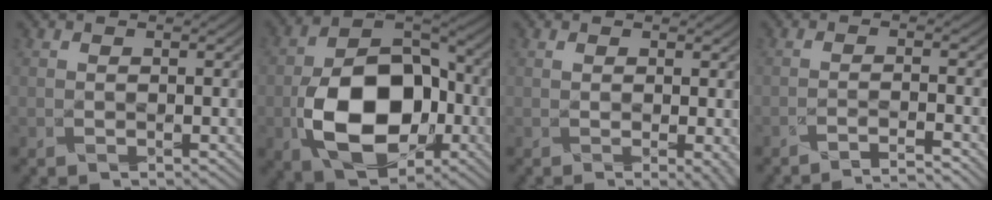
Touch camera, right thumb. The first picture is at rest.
{"total": 13.8, "force": [-3.7, 8.7, 10.0], "torque": [-0.182, -0.016, -0.068]}
{"total": 2.8, "force": [0.0, 1.4, 2.5], "torque": [-0.030, -0.003, 0.003]}
{"total": 3.0, "force": [-2.6, -1.1, 1.0], "torque": [-0.016, 0.008, -0.049]}